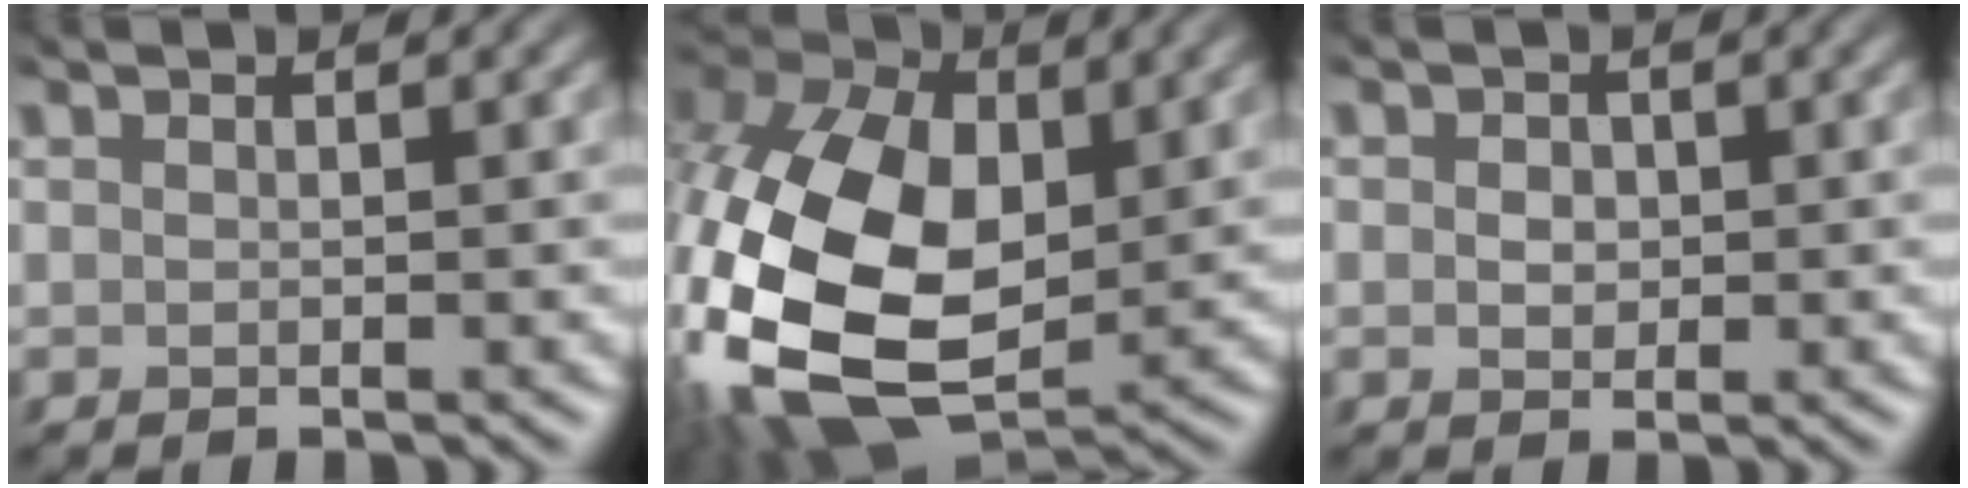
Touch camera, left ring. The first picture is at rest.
{"total": 16.2, "force": [-2.3, 10.7, 12.0], "torque": [-0.271, -0.032, -0.034]}
{"total": 1.1, "force": [-0.4, 1.0, 0.4], "torque": [-0.014, -0.006, 0.002]}